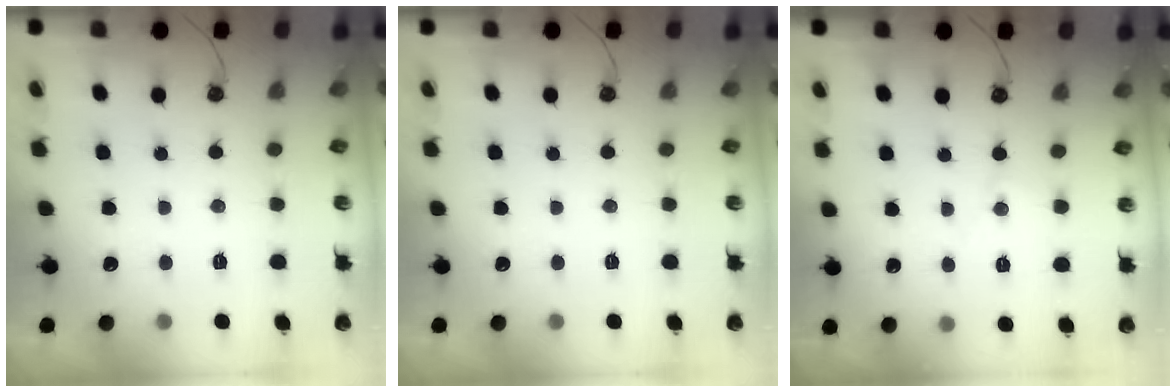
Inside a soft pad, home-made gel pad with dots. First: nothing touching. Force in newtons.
{"total": 0.0}
{"total": 4.9, "press": 4.8, "slide": 0.8}